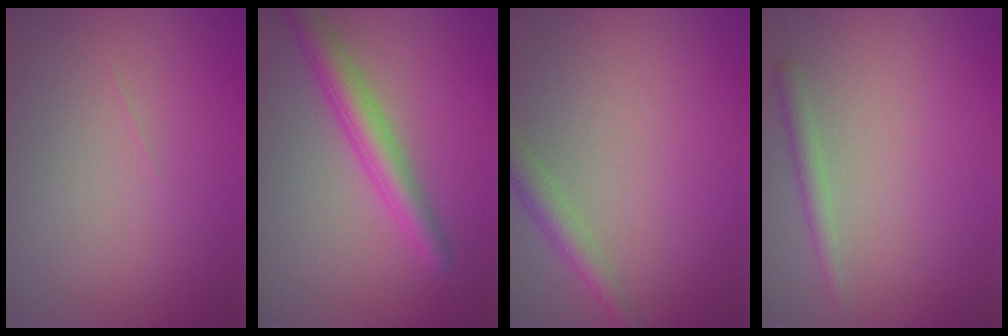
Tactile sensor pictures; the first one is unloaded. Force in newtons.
{"total": 3.9, "press": 3.9, "slide": 0.1}
{"total": 2.4, "press": 2.4, "slide": 0.1}
{"total": 1.4, "press": 1.4, "slide": 0.1}